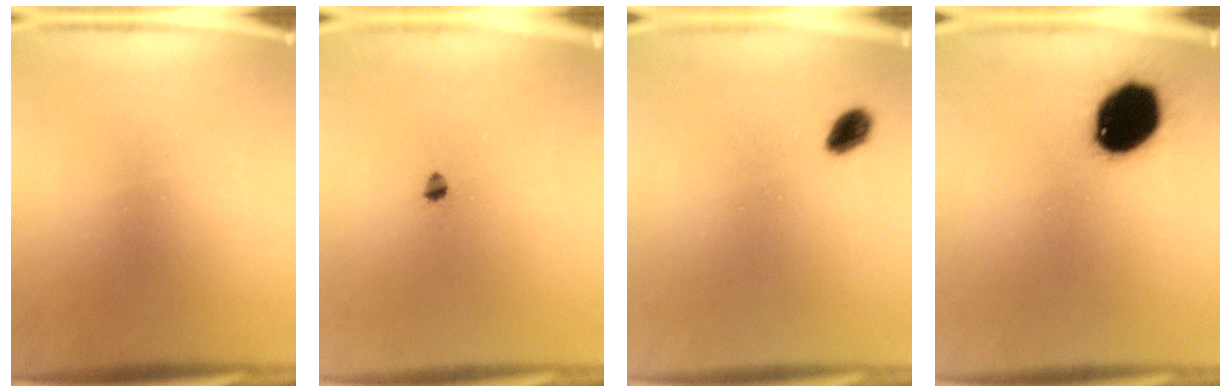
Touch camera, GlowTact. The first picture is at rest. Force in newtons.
{"total": 1.4}
{"total": 2.8}
{"total": 15.6}